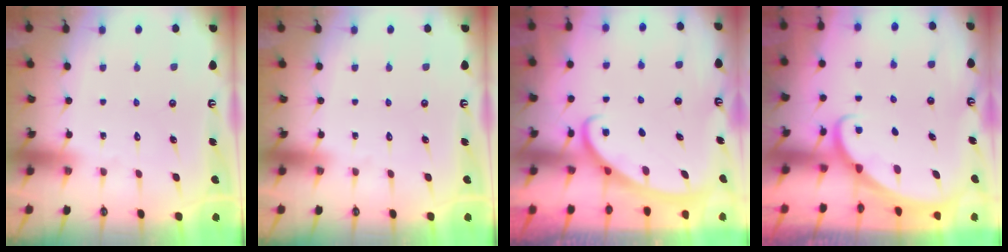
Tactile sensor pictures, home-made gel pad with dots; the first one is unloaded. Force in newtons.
{"total": 0.0}
{"total": 2.6, "press": 2.6, "slide": 0.4}
{"total": 1.9, "press": 1.9, "slide": 0.1}